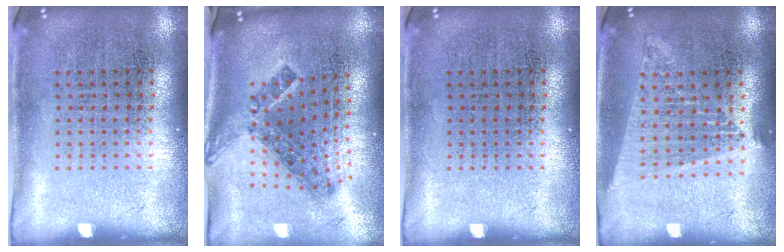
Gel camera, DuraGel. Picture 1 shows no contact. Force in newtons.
{"total": 1.5, "press": 1.1, "slide": 1.0}
{"total": 0.0}
{"total": 1.7, "press": 1.6, "slide": 0.7}